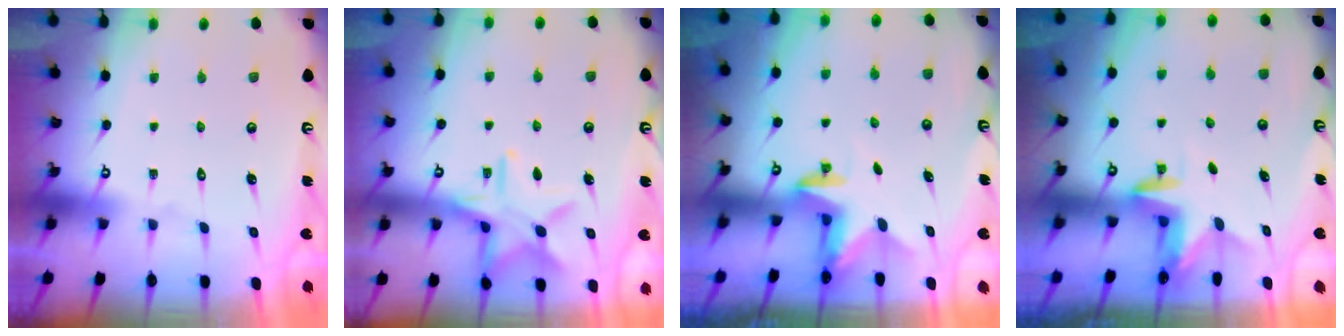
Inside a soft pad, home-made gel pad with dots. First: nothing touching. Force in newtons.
{"total": 12.6, "press": 12.6, "slide": 0.9}
{"total": 2.4, "press": 2.4, "slide": 0.4}
{"total": 2.6, "press": 2.6, "slide": 0.1}